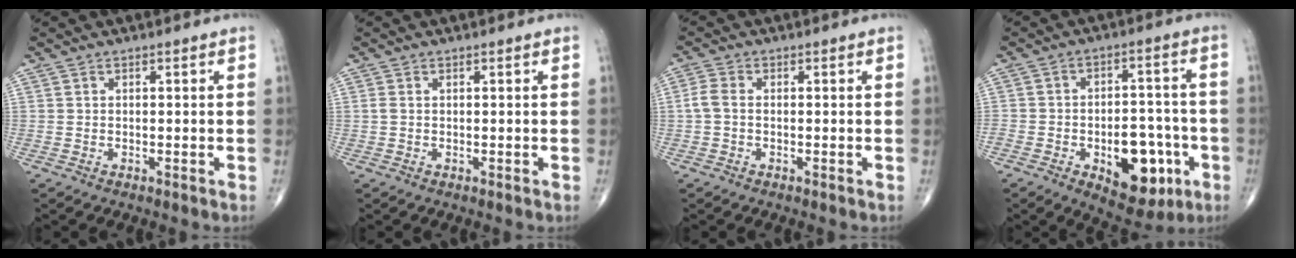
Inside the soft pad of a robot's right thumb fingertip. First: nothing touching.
{"total": 0.7, "force": [0.1, 0.3, 0.6], "torque": [-0.020, 0.007, 0.006]}
{"total": 2.6, "force": [-0.3, 1.6, 2.1], "torque": [-0.048, 0.004, -0.013]}
{"total": 15.0, "force": [-5.7, 8.2, 11.2], "torque": [-0.113, 0.037, -0.072]}